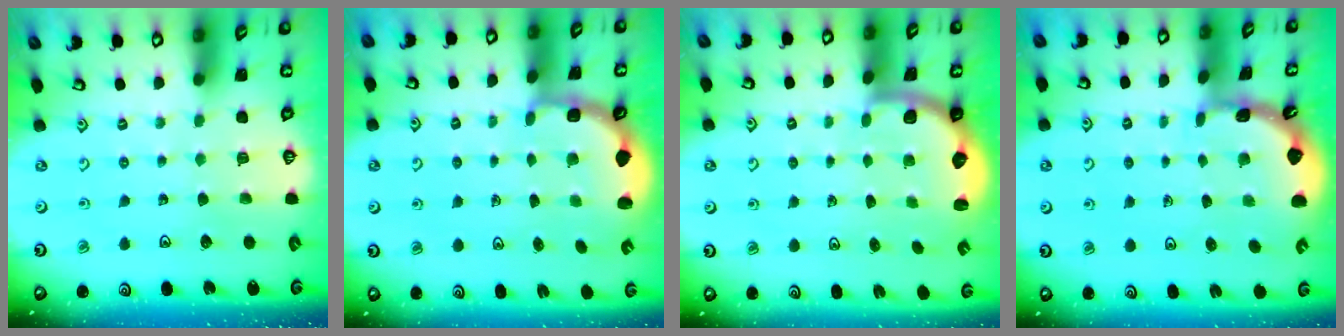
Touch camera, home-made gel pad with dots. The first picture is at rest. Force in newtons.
{"total": 2.8, "press": 2.3, "slide": 1.7}
{"total": 2.1, "press": 1.9, "slide": 1.0}
{"total": 1.7, "press": 1.7, "slide": 0.1}